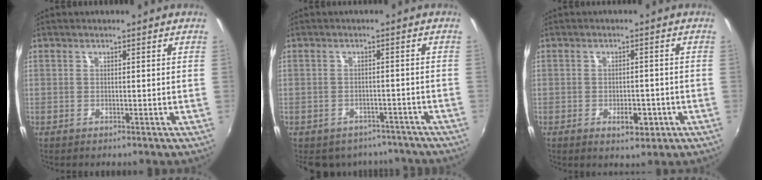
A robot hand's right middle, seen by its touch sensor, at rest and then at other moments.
{"total": 9.4, "force": [-7.7, 4.8, 2.6], "torque": [-0.059, 0.003, -0.089]}
{"total": 4.0, "force": [-1.7, 2.1, 2.9], "torque": [-0.053, -0.003, -0.019]}